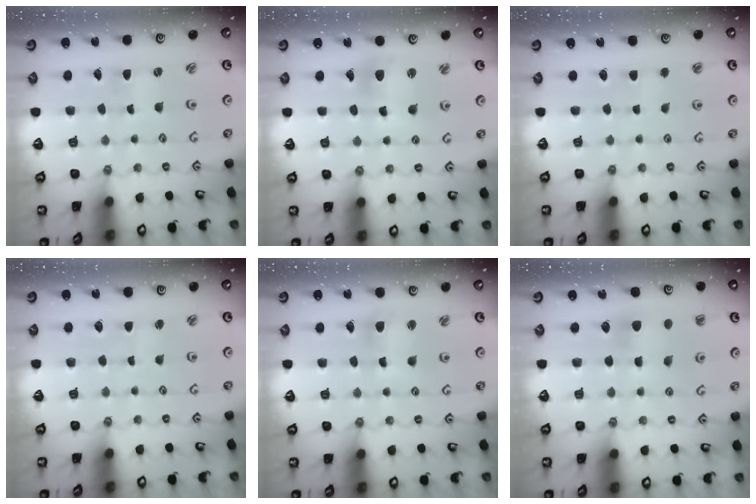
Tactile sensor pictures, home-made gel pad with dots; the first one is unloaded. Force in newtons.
{"total": 9.8, "press": 9.7, "slide": 1.2}
{"total": 2.6, "press": 2.5, "slide": 0.5}
{"total": 1.1, "press": 1.1, "slide": 0.2}
{"total": 5.7, "press": 5.6, "slide": 0.8}
{"total": 6.5, "press": 6.5, "slide": 0.9}